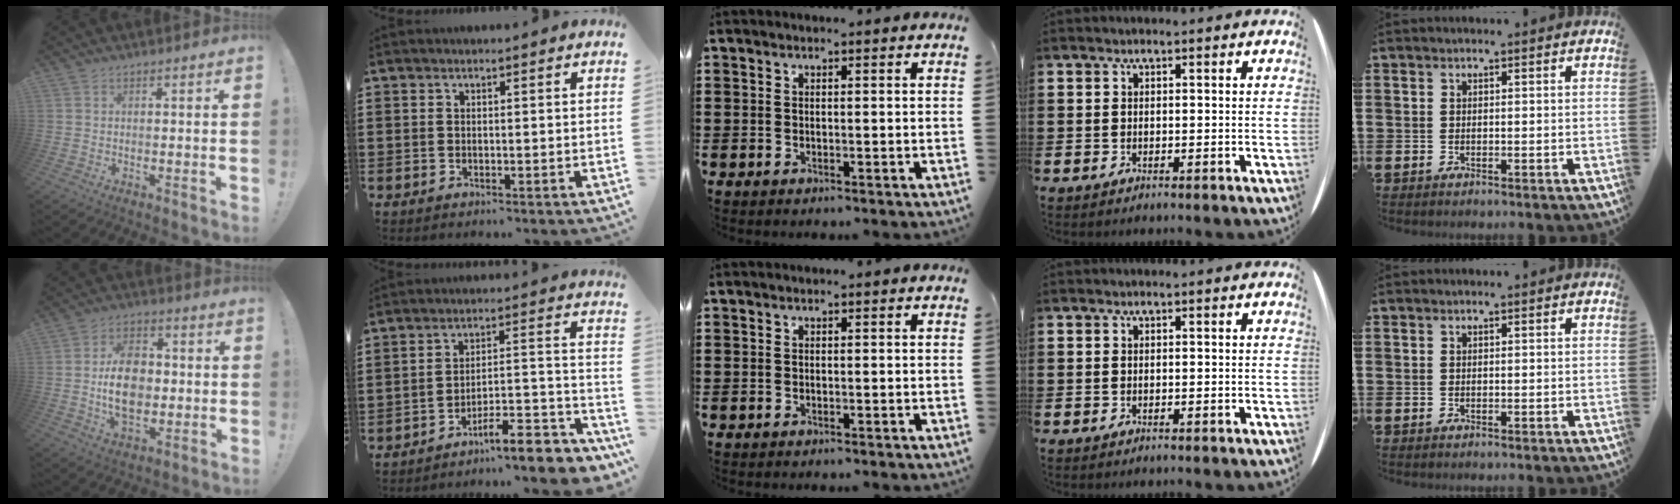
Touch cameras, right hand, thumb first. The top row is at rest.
{"thumb": {"total": 14.3, "force": [-0.6, 9.8, 10.4], "torque": [-0.175, 0.006, -0.012]}, "index": {"total": 8.1, "force": [-6.6, 1.6, 4.3], "torque": [-0.060, 0.006, -0.123]}}